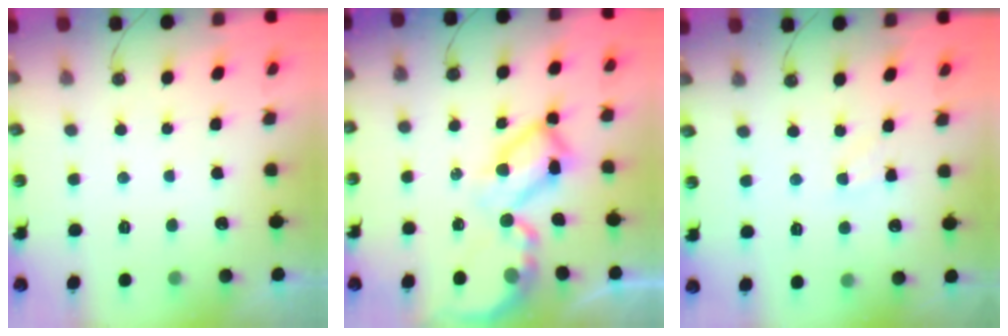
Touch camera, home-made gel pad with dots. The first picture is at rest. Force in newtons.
{"total": 12.6, "press": 12.6, "slide": 1.2}
{"total": 4.6, "press": 4.5, "slide": 0.6}